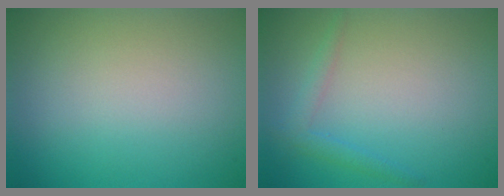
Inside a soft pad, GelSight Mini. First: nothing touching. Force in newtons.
{"total": 1.6, "press": 1.6, "slide": 0.1}